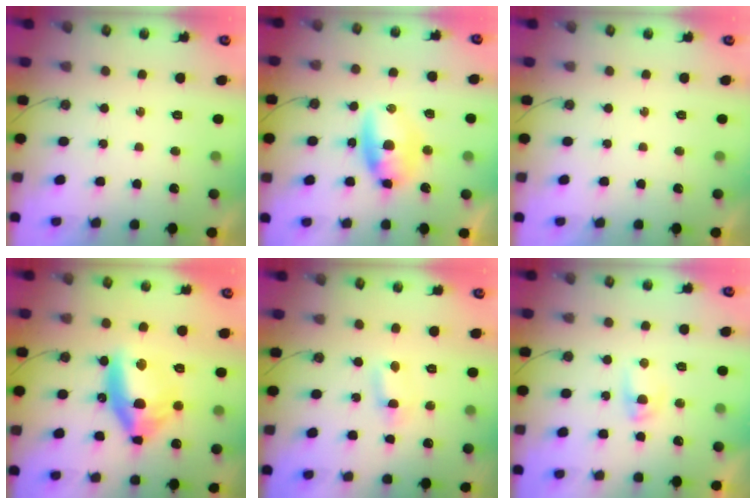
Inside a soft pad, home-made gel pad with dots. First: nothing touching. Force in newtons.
{"total": 15.2, "press": 9.5, "slide": 11.9}
{"total": 0.0}
{"total": 14.4, "press": 14.2, "slide": 2.5}
{"total": 1.1, "press": 0.9, "slide": 0.7}
{"total": 2.9, "press": 2.9, "slide": 0.5}